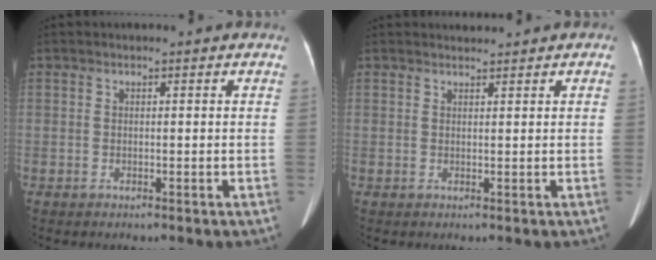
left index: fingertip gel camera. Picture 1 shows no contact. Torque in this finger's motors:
{"motor_torque": [0.32, -0.23, -0.02, 0.03]}